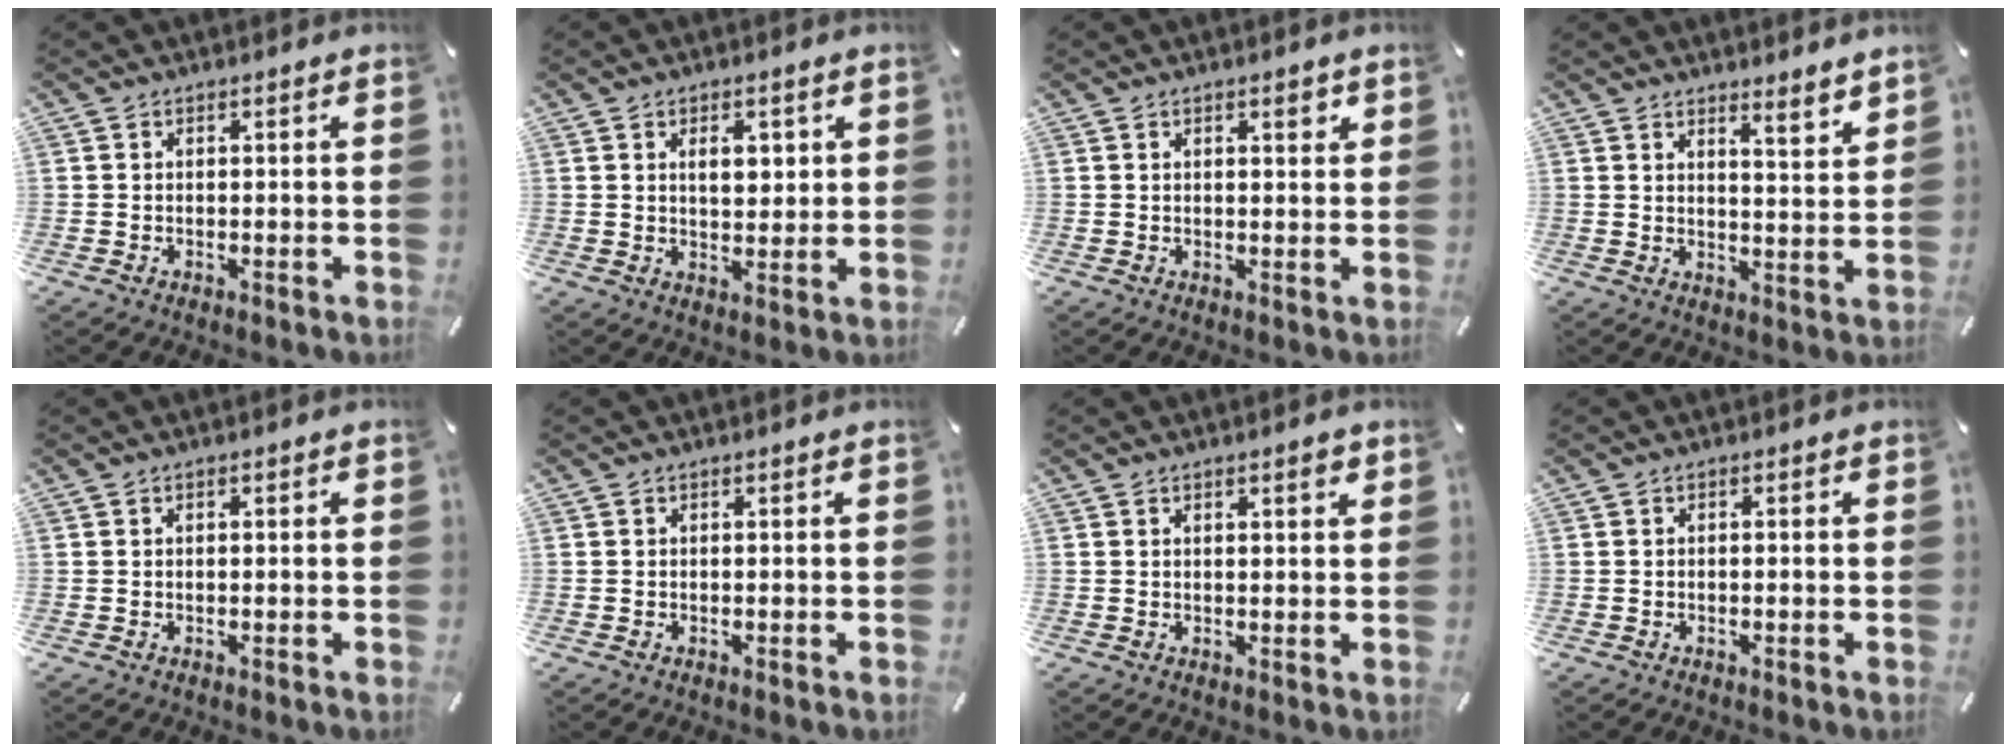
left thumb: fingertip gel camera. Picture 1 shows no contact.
{"total": 5.1, "force": [1.6, 3.1, 3.7], "torque": [-0.042, -0.007, 0.017]}
{"total": 2.1, "force": [1.2, 0.7, 1.6], "torque": [-0.025, -0.001, 0.018]}
{"total": 4.4, "force": [4.3, 0.1, 1.0], "torque": [-0.010, -0.043, 0.073]}
{"total": 0.5, "force": [0.1, 0.2, 0.4], "torque": [-0.008, 0.002, 0.000]}
{"total": 0.0}
{"total": 2.2, "force": [1.3, 0.5, 1.7], "torque": [-0.034, 0.002, 0.022]}
{"total": 0.6, "force": [-0.2, 0.1, 0.5], "torque": [-0.010, -0.002, -0.004]}